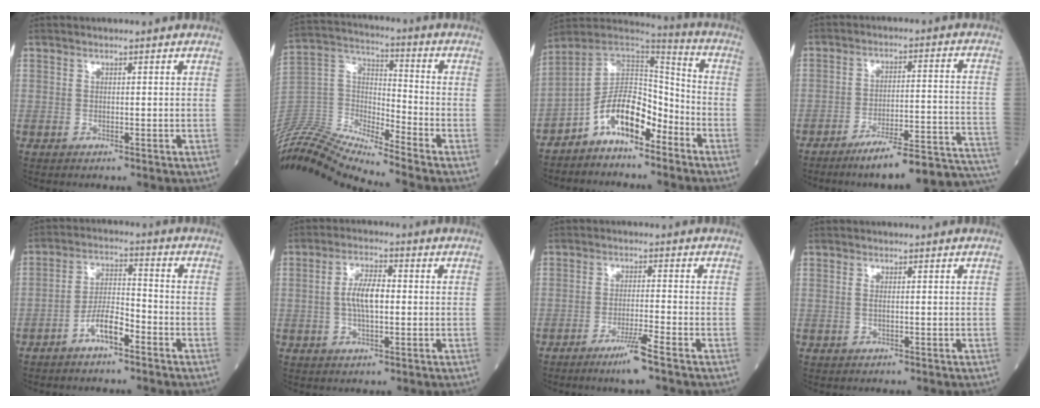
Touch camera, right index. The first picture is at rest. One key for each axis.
{"total": 16.1, "fx": -15.5, "fy": -0.8, "fz": 4.0, "tx": -0.084, "ty": 0.035, "tz": -0.302}
{"total": 10.8, "fx": -6.5, "fy": 4.9, "fz": 7.1, "tx": -0.127, "ty": 0.035, "tz": -0.118}
{"total": 17.7, "fx": -15.3, "fy": 0.4, "fz": 8.8, "tx": -0.066, "ty": 0.030, "tz": -0.211}
{"total": 5.8, "fx": -3.6, "fy": 1.6, "fz": 4.3, "tx": -0.089, "ty": 0.014, "tz": -0.066}
{"total": 5.9, "fx": -0.1, "fy": 2.0, "fz": 5.5, "tx": -0.113, "ty": 0.007, "tz": -0.003}
{"total": 4.8, "fx": -3.3, "fy": -0.7, "fz": 3.5, "tx": -0.067, "ty": -0.011, "tz": -0.063}
{"total": 0.7, "fx": 0.0, "fy": 0.2, "fz": 0.7, "tx": -0.019, "ty": -0.001, "tz": 0.000}